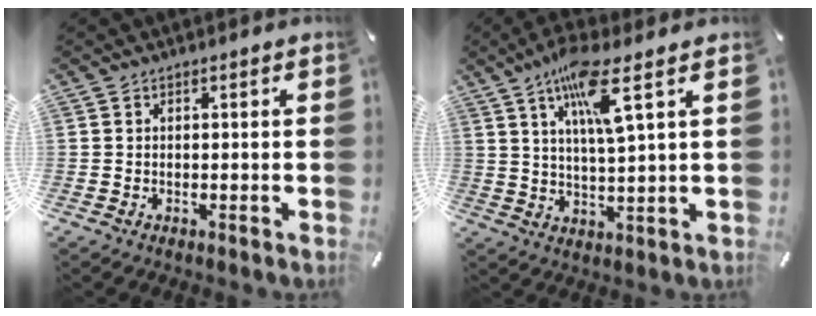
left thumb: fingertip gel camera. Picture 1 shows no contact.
{"total": 10.8, "force": [5.5, 1.3, 9.2], "torque": [-0.173, -0.007, 0.090]}